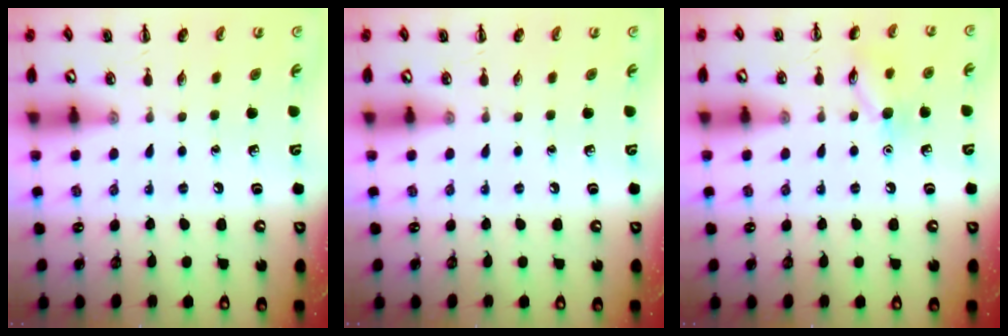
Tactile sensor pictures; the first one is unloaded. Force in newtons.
{"total": 0.0}
{"total": 9.1, "press": 9.1, "slide": 0.7}